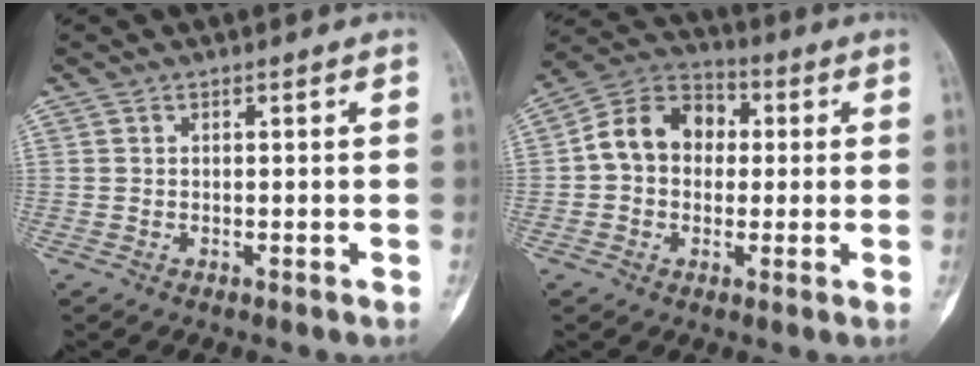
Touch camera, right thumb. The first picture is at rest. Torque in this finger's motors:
{"motor_torque": [0.16, 0.13, 0.88, -0.02, 0.09]}